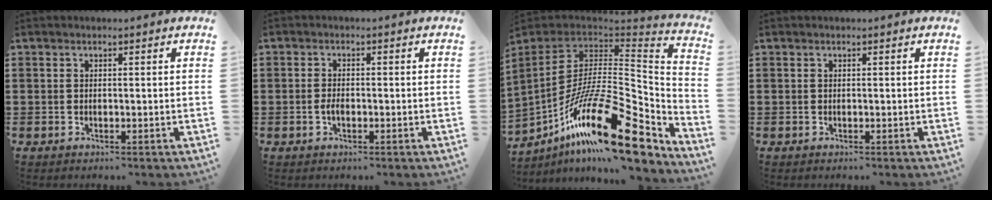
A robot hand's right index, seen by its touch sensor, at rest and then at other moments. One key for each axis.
{"total": 1.5, "fx": -0.6, "fy": 0.6, "fz": 1.3, "tx": -0.033, "ty": -0.008, "tz": -0.011}
{"total": 25.1, "fx": -13.6, "fy": 7.6, "fz": 19.7, "tx": -0.355, "ty": 0.024, "tz": -0.244}
{"total": 0.0}